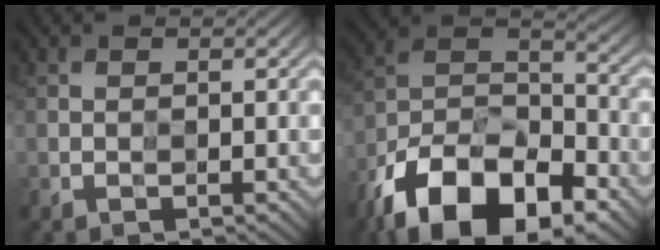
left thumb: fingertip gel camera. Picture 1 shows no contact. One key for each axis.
{"total": 16.2, "fx": -11.8, "fy": 7.3, "fz": 8.4, "tx": -0.162, "ty": -0.017, "tz": -0.215}